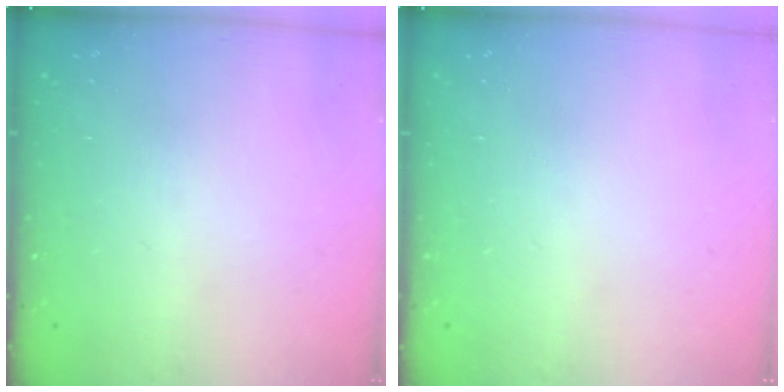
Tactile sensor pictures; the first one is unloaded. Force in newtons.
{"total": 0.0}